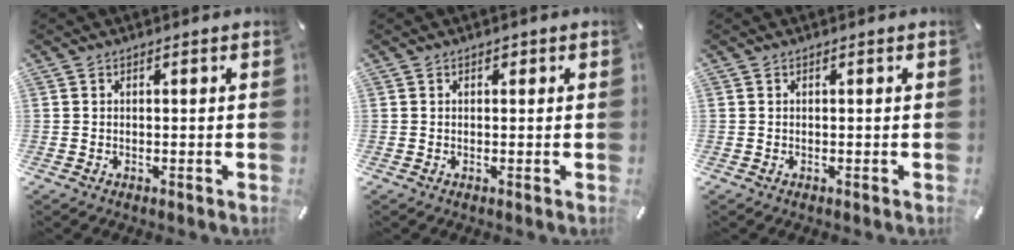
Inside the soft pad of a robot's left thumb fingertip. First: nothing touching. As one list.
[{"total": 0.7, "force": [0.1, 0.6, 0.3], "torque": [-0.005, 0.004, 0.002]}, {"total": 0.0}]